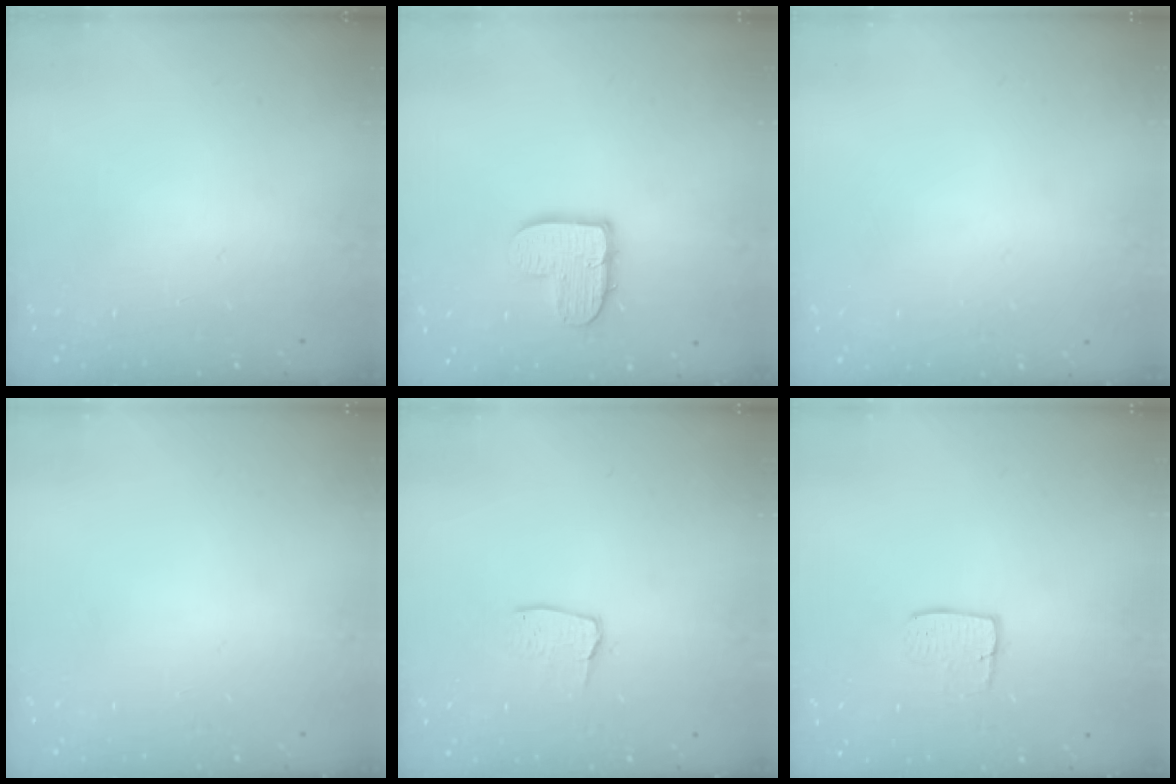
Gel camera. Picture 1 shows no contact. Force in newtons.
{"total": 10.1, "press": 10.1, "slide": 0.7}
{"total": 0.0}
{"total": 0.0}
{"total": 3.0, "press": 3.0, "slide": 0.2}
{"total": 5.9, "press": 5.9, "slide": 0.3}